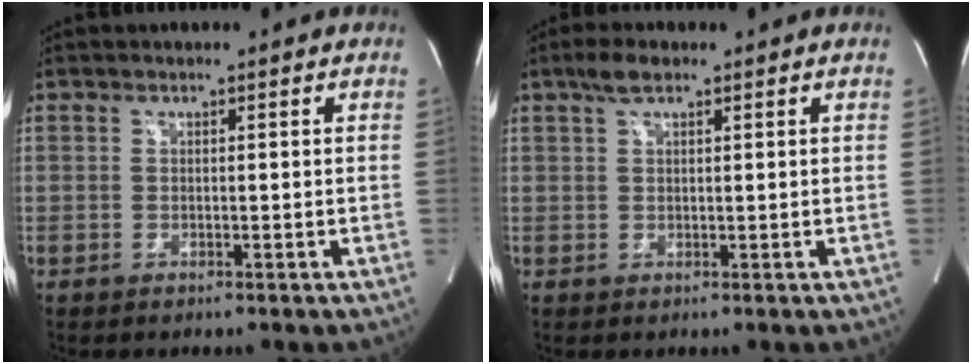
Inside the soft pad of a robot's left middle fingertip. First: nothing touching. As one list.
[{"total": 2.8, "force": [1.9, 0.9, 1.9], "torque": [-0.044, 0.010, 0.038]}]